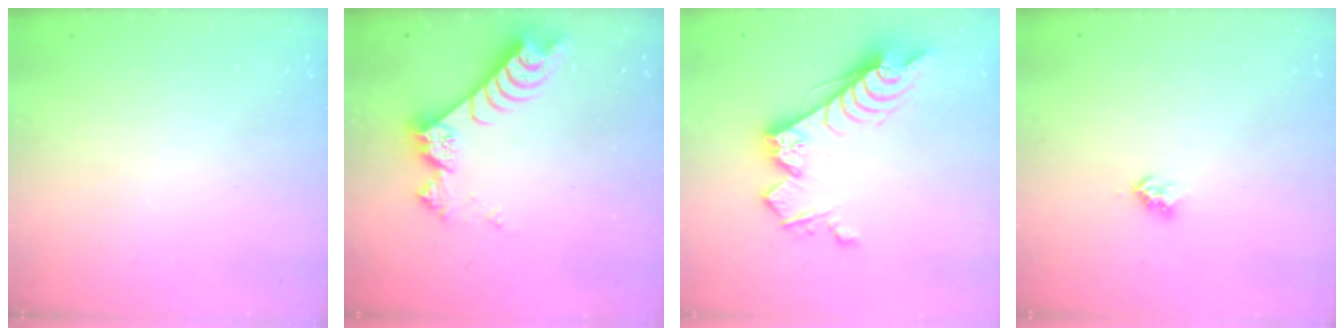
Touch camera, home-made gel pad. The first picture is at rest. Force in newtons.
{"total": 8.7, "press": 8.7, "slide": 0.4}
{"total": 14.6, "press": 14.5, "slide": 1.0}
{"total": 2.8, "press": 2.8, "slide": 0.4}